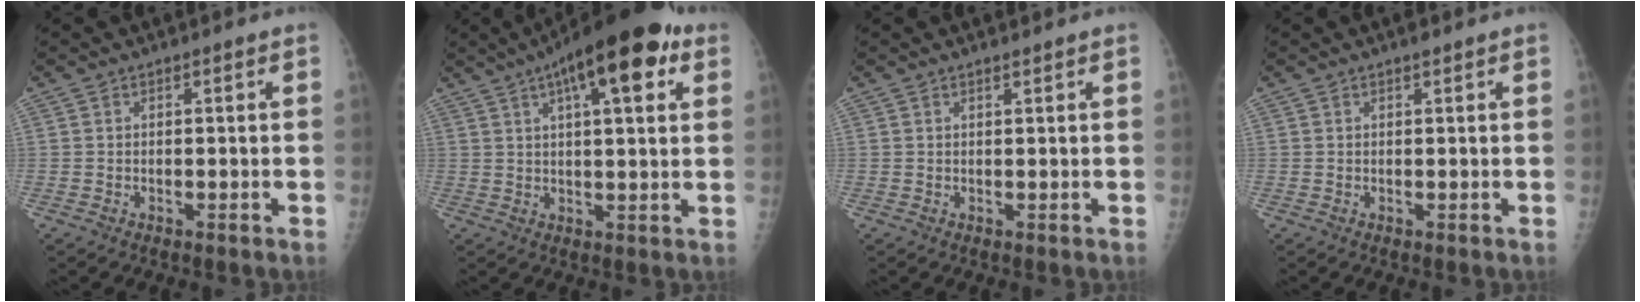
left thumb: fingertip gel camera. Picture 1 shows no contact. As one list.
[{"total": 16.2, "force": [7.7, 5.2, 13.3], "torque": [-0.180, 0.004, 0.110]}, {"total": 0.7, "force": [0.5, 0.0, 0.4], "torque": [-0.007, -0.002, 0.009]}, {"total": 0.8, "force": [0.5, 0.2, 0.6], "torque": [-0.006, 0.001, 0.006]}]